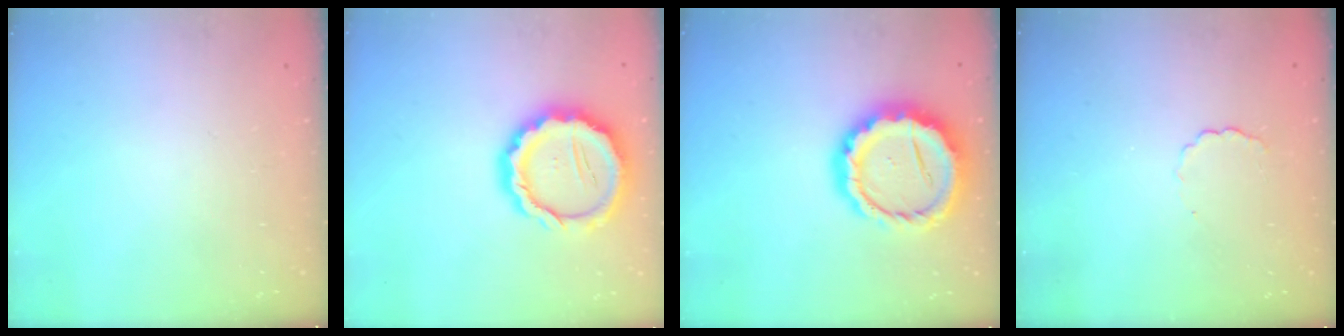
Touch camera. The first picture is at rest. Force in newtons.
{"total": 15.8, "press": 15.5, "slide": 3.2}
{"total": 17.2, "press": 16.9, "slide": 3.3}
{"total": 4.3, "press": 4.2, "slide": 1.0}